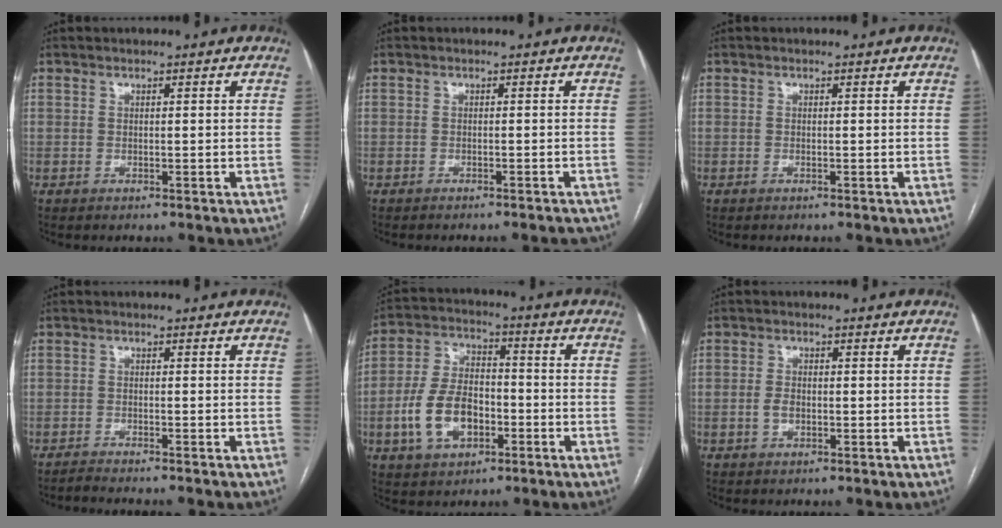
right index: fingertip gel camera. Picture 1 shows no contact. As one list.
[{"total": 5.1, "force": [-4.9, 0.6, 1.5], "torque": [-0.014, -0.010, -0.054]}, {"total": 0.0}, {"total": 2.8, "force": [-2.6, -0.6, 0.9], "torque": [-0.012, -0.004, -0.039]}, {"total": 11.0, "force": [-3.5, 6.5, 8.2], "torque": [-0.183, 0.016, -0.060]}, {"total": 2.0, "force": [-0.5, 1.2, 1.6], "torque": [-0.033, 0.002, -0.009]}]